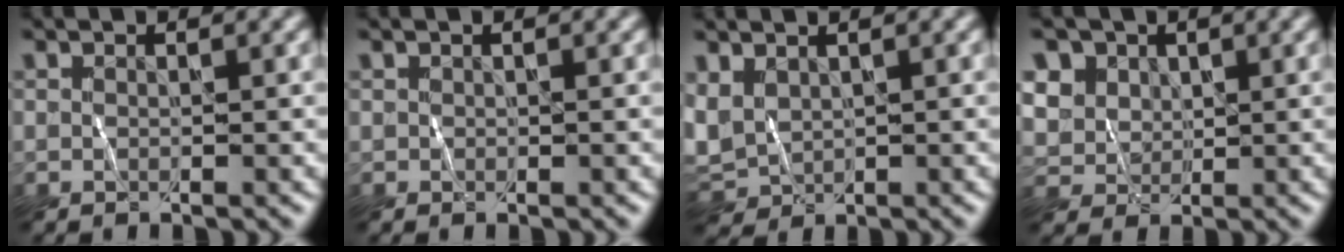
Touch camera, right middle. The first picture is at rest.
{"total": 0.0}
{"total": 3.3, "force": [0.6, 2.5, 2.0], "torque": [-0.057, -0.002, 0.012]}
{"total": 5.8, "force": [2.7, 4.8, 1.9], "torque": [-0.060, 0.014, 0.045]}